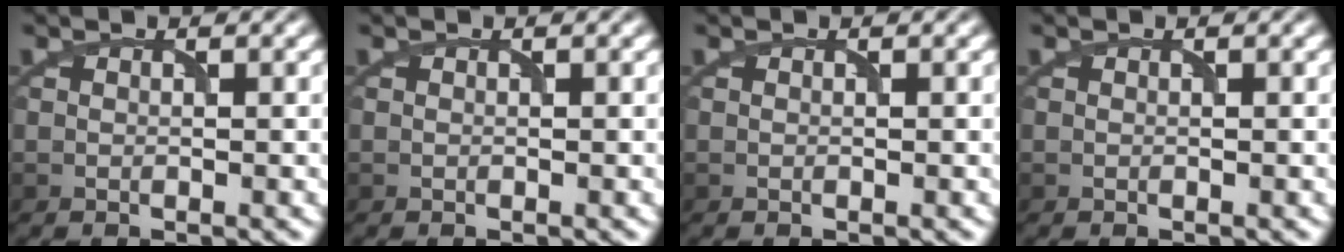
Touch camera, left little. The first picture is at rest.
{"total": 0.0}
{"total": 0.0}
{"total": 0.0}